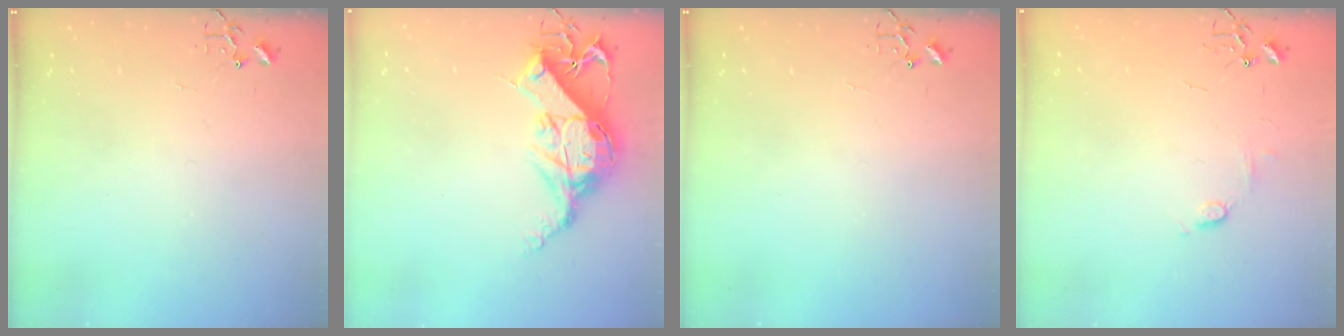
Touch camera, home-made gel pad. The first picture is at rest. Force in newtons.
{"total": 13.9, "press": 13.8, "slide": 1.4}
{"total": 0.0}
{"total": 5.7, "press": 5.6, "slide": 0.8}